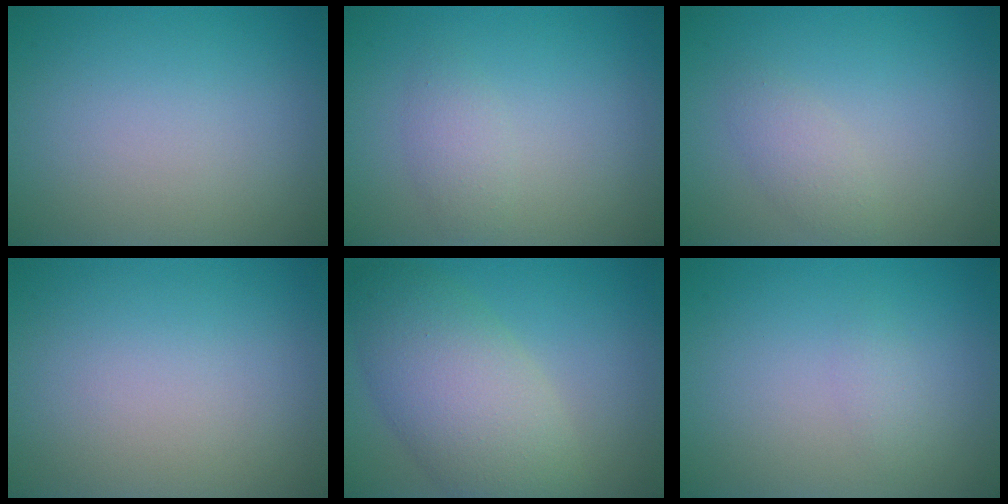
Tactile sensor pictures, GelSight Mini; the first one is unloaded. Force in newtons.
{"total": 1.6, "press": 1.6, "slide": 0.1}
{"total": 1.6, "press": 1.6, "slide": 0.2}
{"total": 0.0}
{"total": 7.6, "press": 7.6, "slide": 0.3}
{"total": 2.1, "press": 2.1, "slide": 0.2}